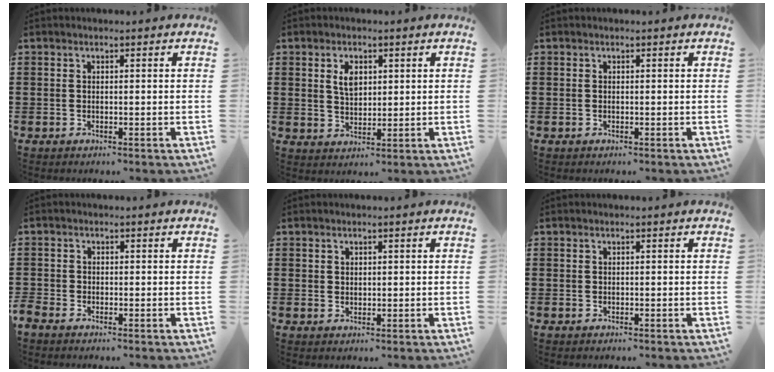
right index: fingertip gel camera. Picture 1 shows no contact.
{"total": 3.8, "force": [1.3, 2.3, 2.7], "torque": [-0.054, 0.007, 0.020]}
{"total": 0.0}
{"total": 1.0, "force": [-0.9, 0.3, 0.1], "torque": [-0.004, -0.001, -0.019]}
{"total": 1.2, "force": [0.8, 0.8, 0.2], "torque": [-0.006, 0.004, 0.015]}
{"total": 0.0}